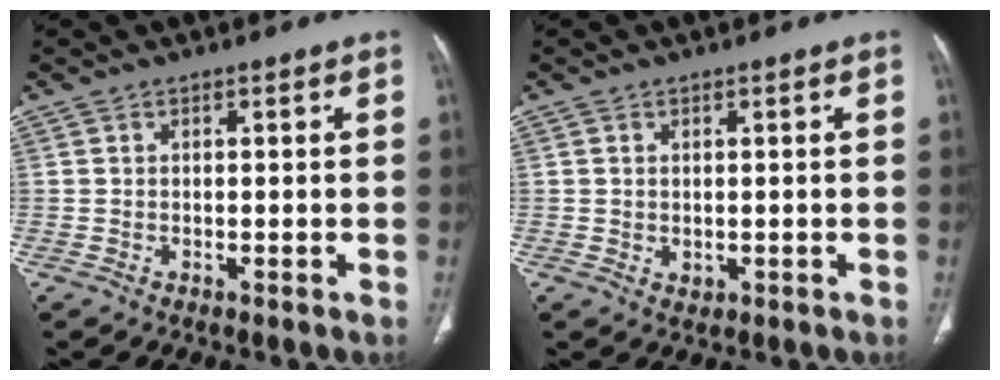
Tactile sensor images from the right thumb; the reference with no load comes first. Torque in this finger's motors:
{"motor_torque": [-0.60, -0.23, -0.40, 0.00, 0.05]}